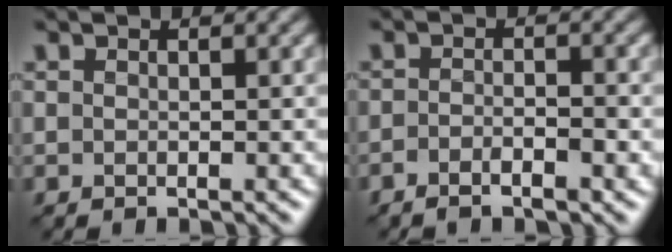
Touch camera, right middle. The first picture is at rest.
{"total": 2.1, "force": [-1.4, 0.5, 1.5], "torque": [-0.020, 0.002, -0.026]}